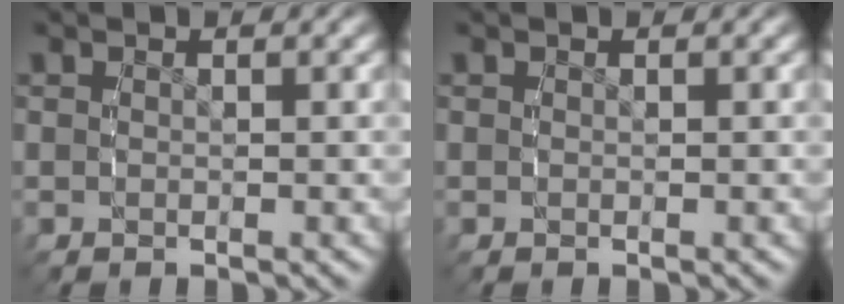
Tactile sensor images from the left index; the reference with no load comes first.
{"total": 0.0}